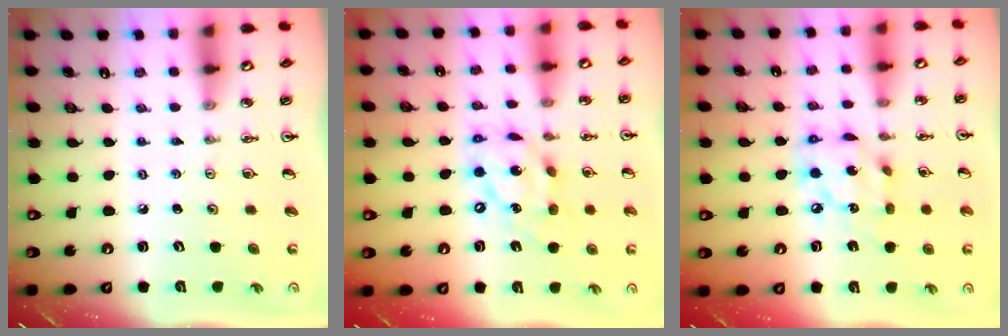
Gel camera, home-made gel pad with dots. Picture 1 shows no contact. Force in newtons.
{"total": 13.4, "press": 13.4, "slide": 1.0}
{"total": 12.8, "press": 12.7, "slide": 0.8}